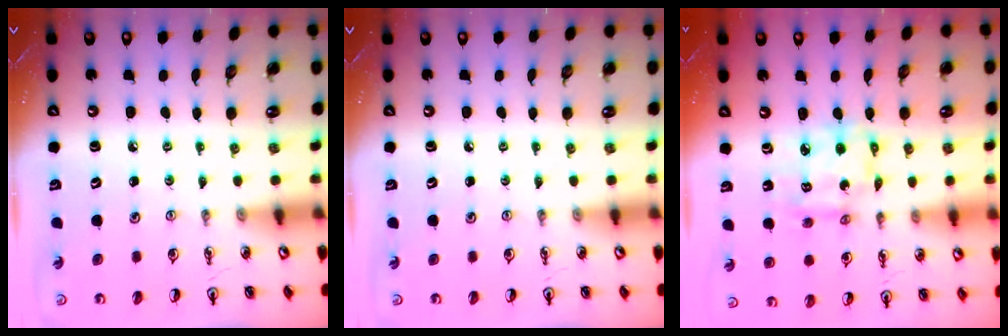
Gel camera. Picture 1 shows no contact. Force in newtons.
{"total": 0.0}
{"total": 8.3, "press": 8.2, "slide": 0.6}